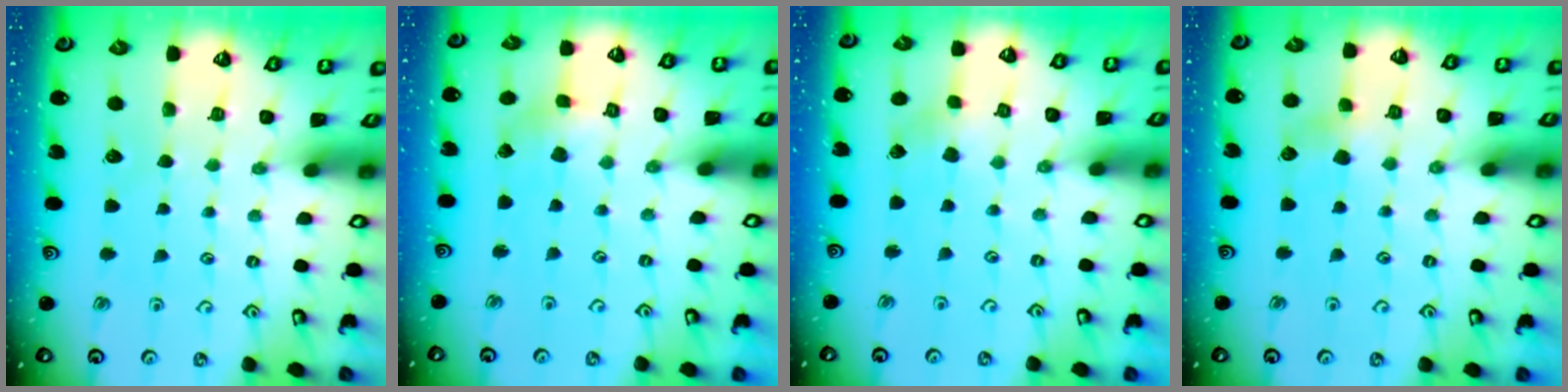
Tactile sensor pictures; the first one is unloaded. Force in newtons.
{"total": 1.5, "press": 1.5, "slide": 0.2}
{"total": 2.8, "press": 2.7, "slide": 0.4}
{"total": 4.2, "press": 4.1, "slide": 0.6}